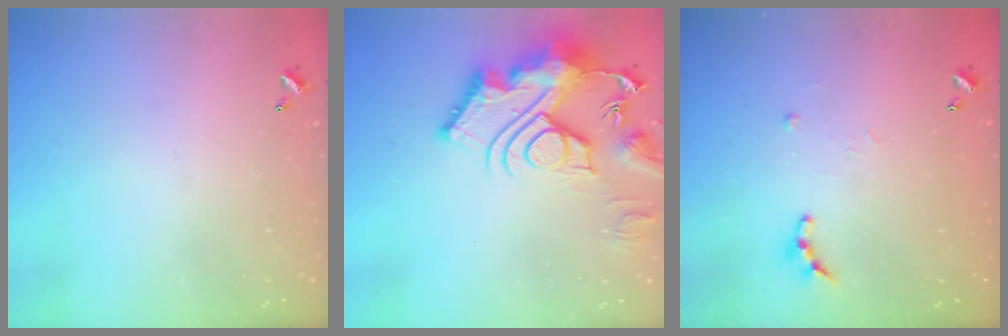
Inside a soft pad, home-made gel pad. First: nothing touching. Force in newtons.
{"total": 18.5, "press": 18.4, "slide": 1.9}
{"total": 6.7, "press": 6.7, "slide": 0.6}